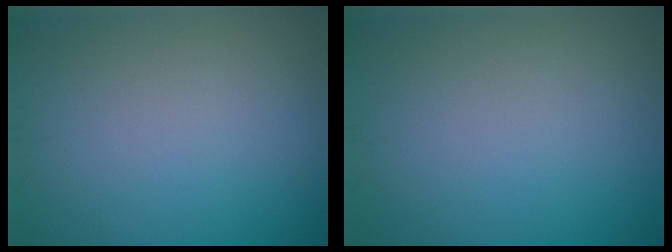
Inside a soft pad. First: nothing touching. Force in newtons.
{"total": 0.0}